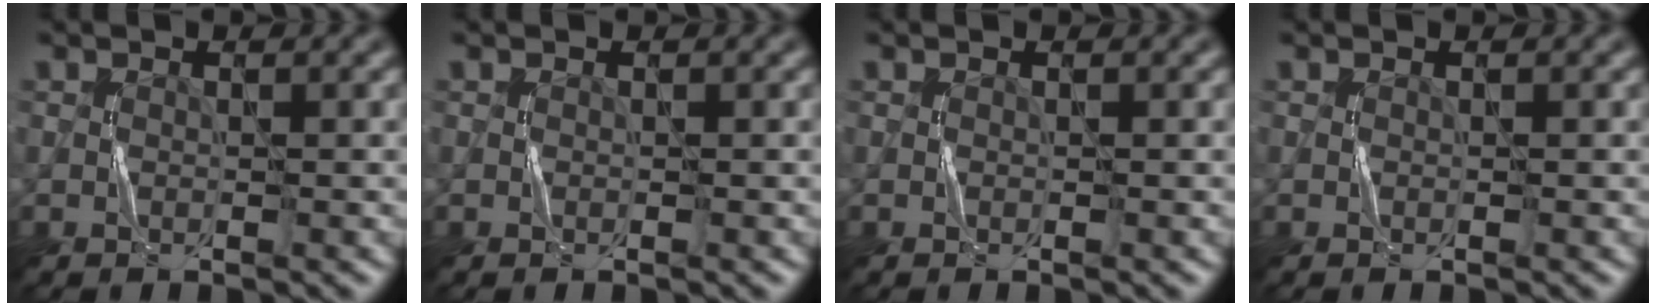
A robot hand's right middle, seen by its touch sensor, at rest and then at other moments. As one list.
[{"total": 0.0}, {"total": 0.0}, {"total": 0.0}]